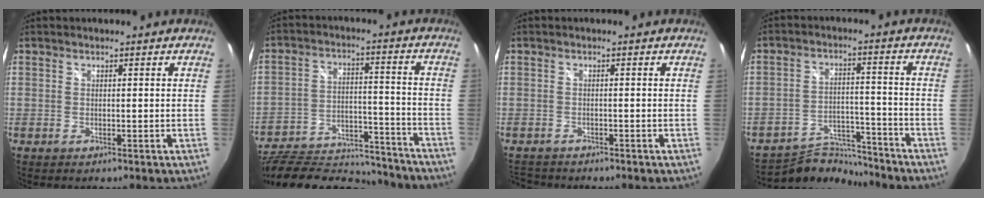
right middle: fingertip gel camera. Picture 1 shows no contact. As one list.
[{"total": 24.9, "force": [-21.3, 8.6, 9.6], "torque": [-0.190, 0.013, -0.294]}, {"total": 4.2, "force": [-3.8, 1.3, 1.1], "torque": [-0.033, -0.009, -0.063]}, {"total": 9.8, "force": [-9.6, 1.6, 0.8], "torque": [-0.025, 0.014, -0.157]}]